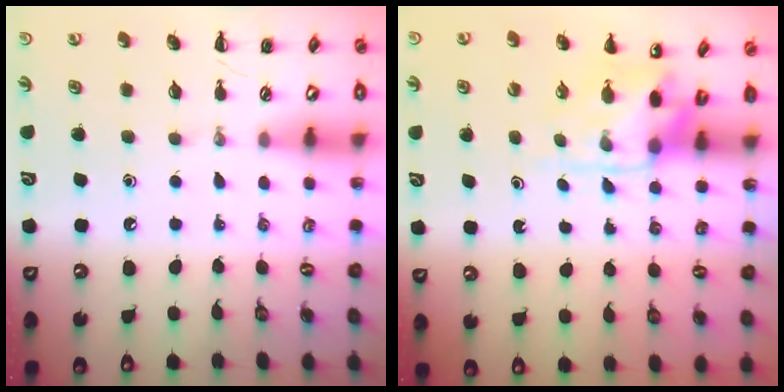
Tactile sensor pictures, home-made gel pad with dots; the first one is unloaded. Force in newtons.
{"total": 3.9, "press": 3.8, "slide": 0.9}